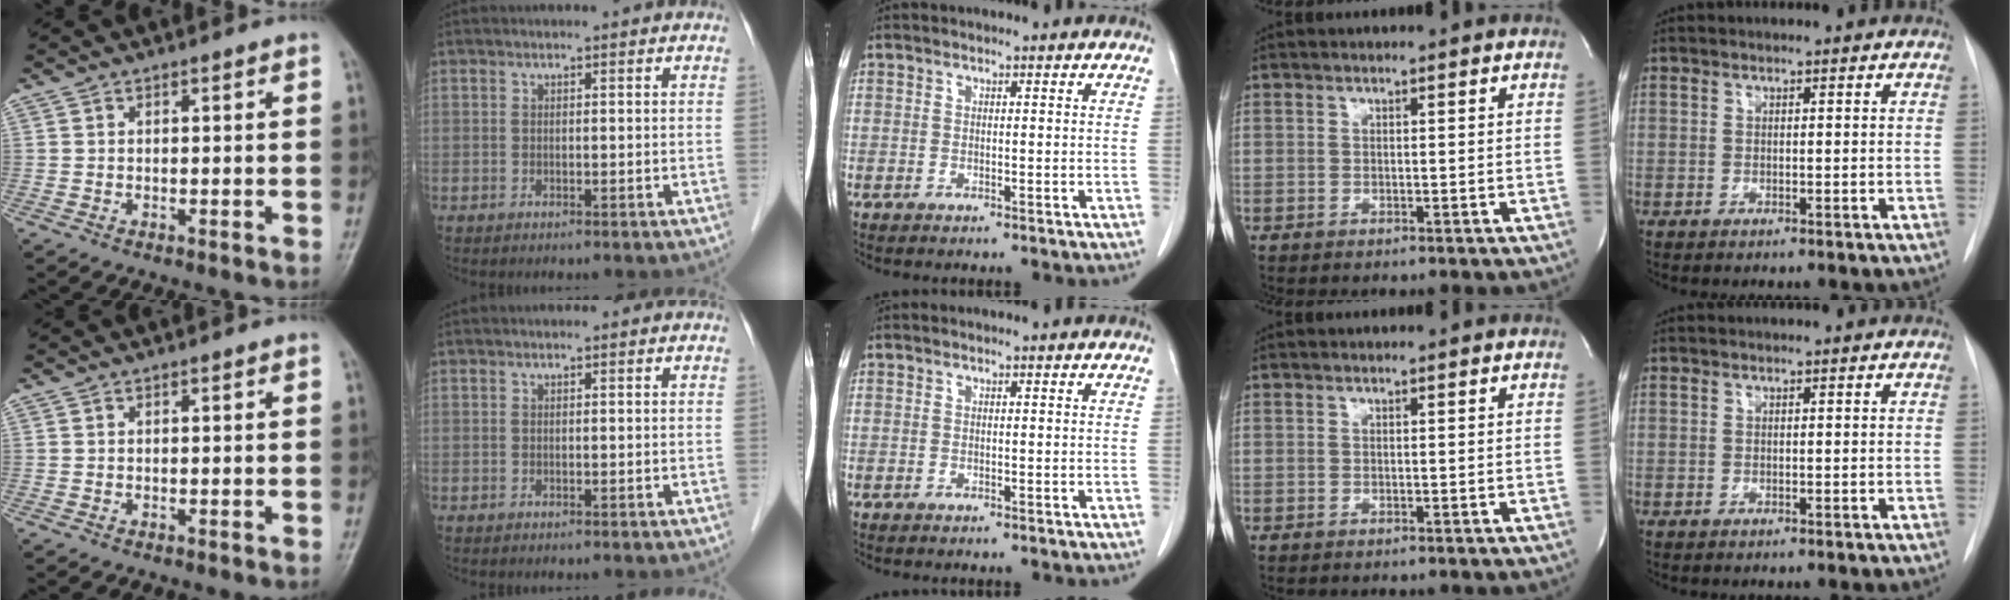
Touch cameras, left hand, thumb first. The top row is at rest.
{}